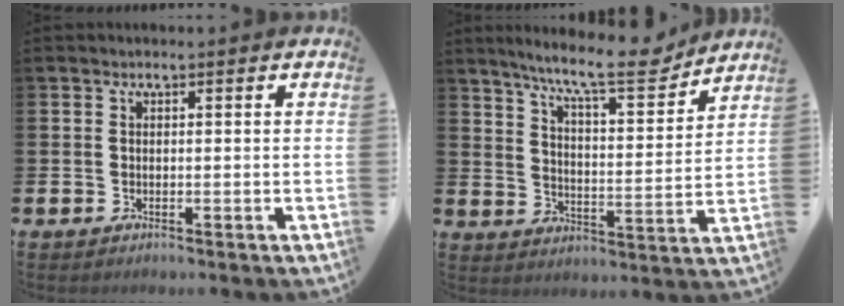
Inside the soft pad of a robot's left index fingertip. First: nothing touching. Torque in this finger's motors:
{"motor_torque": [1.00, -1.14, 0.72, 0.21]}